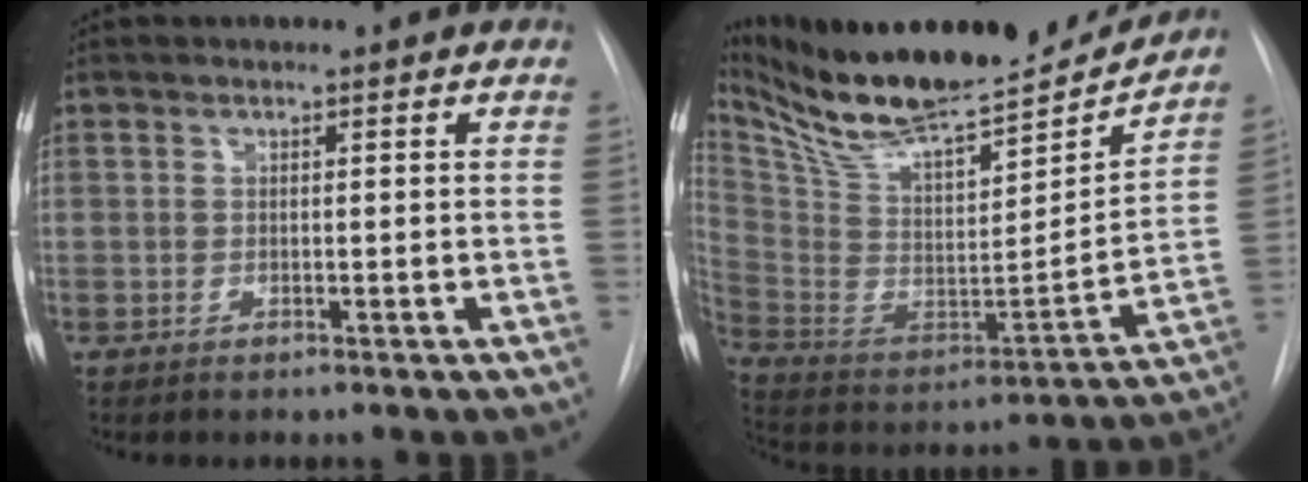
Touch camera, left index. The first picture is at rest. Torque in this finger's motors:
{"motor_torque": [0.94, -1.20, 0.49, 0.15]}